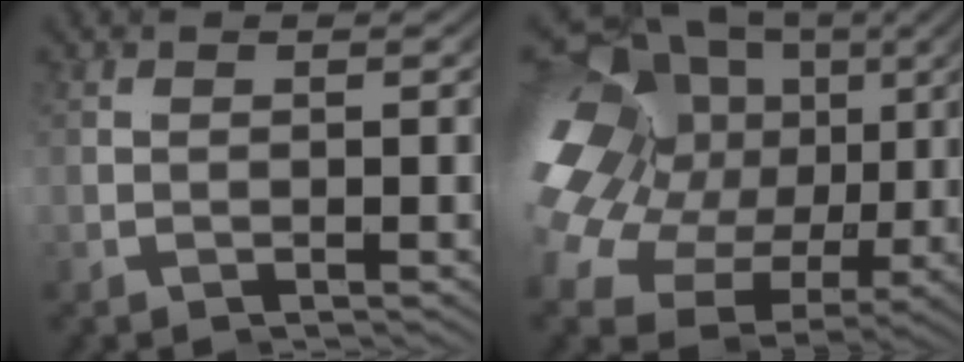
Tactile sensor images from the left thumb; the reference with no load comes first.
{"total": 14.2, "force": [2.9, 9.0, 10.6], "torque": [-0.200, 0.016, 0.042]}